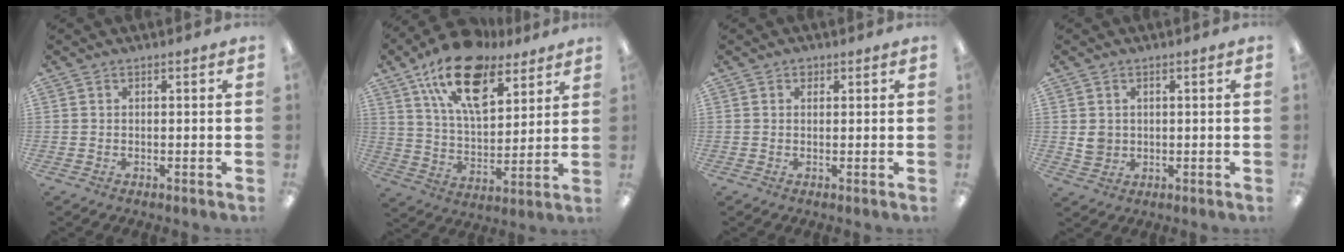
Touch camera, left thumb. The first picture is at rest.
{"total": 19.8, "force": [12.9, 9.4, 11.7], "torque": [-0.199, -0.060, 0.227]}
{"total": 1.3, "force": [0.8, 1.0, 0.4], "torque": [0.001, 0.000, 0.013]}
{"total": 3.7, "force": [0.8, 3.4, 1.2], "torque": [-0.018, 0.003, 0.016]}